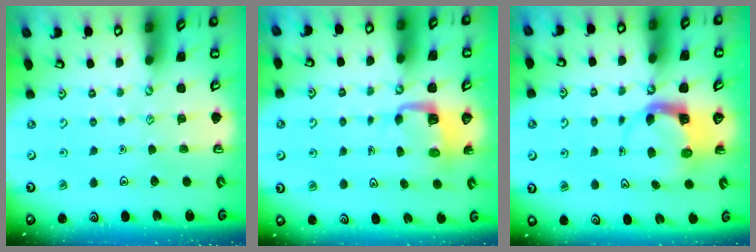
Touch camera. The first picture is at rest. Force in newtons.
{"total": 3.3, "press": 3.3, "slide": 0.1}
{"total": 3.9, "press": 3.8, "slide": 0.6}